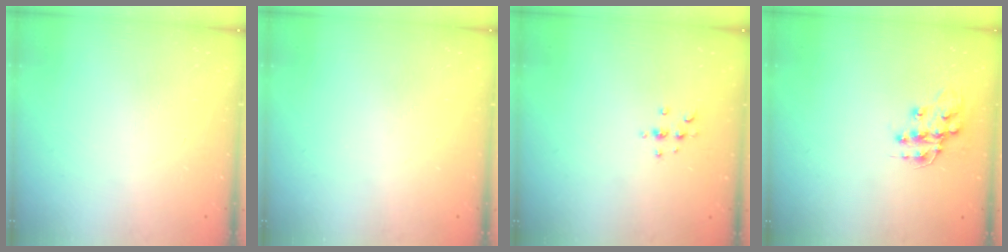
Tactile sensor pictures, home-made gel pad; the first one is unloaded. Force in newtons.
{"total": 0.0}
{"total": 2.9, "press": 2.9, "slide": 0.4}
{"total": 12.7, "press": 12.6, "slide": 0.9}